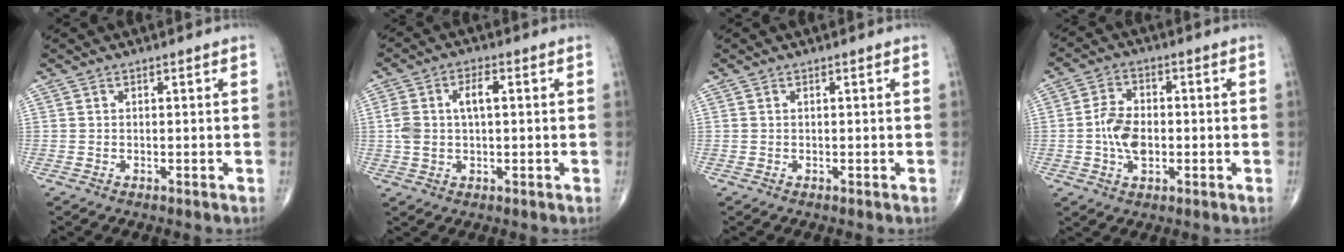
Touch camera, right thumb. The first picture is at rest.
{"total": 6.8, "force": [0.8, 3.5, 5.8], "torque": [-0.128, 0.020, 0.018]}
{"total": 0.0}
{"total": 7.5, "force": [-1.0, 4.8, 5.7], "torque": [-0.099, 0.009, -0.023]}